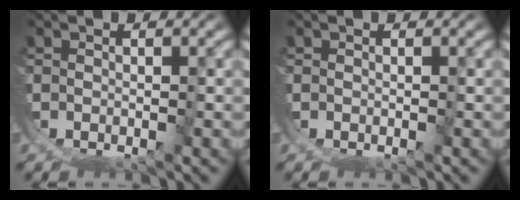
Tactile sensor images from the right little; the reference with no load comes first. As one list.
[{"total": 0.0}]